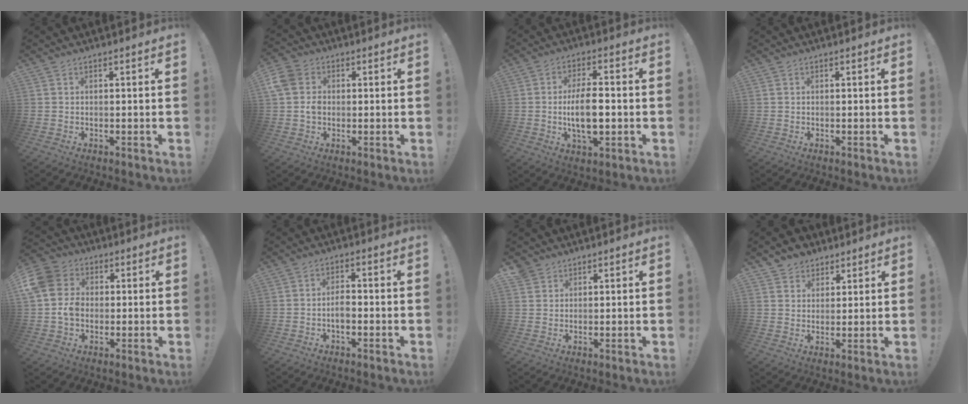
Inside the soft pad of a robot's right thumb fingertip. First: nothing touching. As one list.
[{"total": 6.2, "force": [0.0, 5.3, 3.3], "torque": [-0.062, 0.002, -0.002]}, {"total": 10.9, "force": [-1.3, 4.6, 9.8], "torque": [-0.164, -0.003, -0.027]}, {"total": 0.0}, {"total": 9.8, "force": [-0.5, 8.4, 5.1], "torque": [-0.105, 0.010, -0.008]}, {"total": 3.6, "force": [-1.3, 1.8, 2.8], "torque": [-0.048, 0.001, -0.028]}, {"total": 2.5, "force": [2.0, 1.5, 0.4], "torque": [-0.006, -0.011, 0.037]}, {"total": 4.9, "force": [3.1, 3.8, 0.3], "torque": [-0.005, -0.019, 0.059]}]